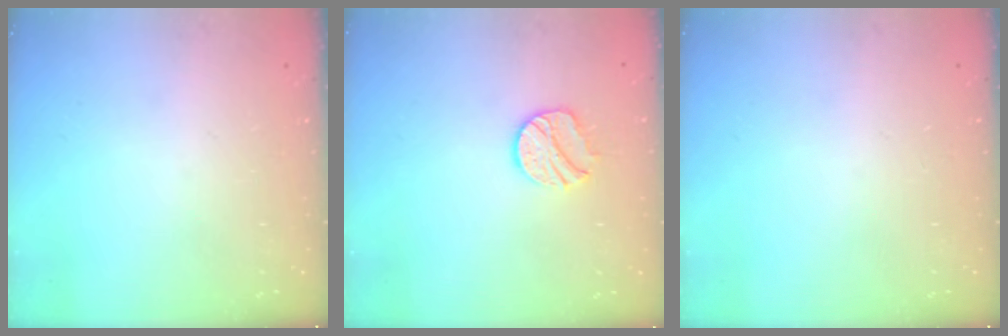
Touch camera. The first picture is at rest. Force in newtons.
{"total": 9.4, "press": 9.4, "slide": 0.4}
{"total": 0.0}